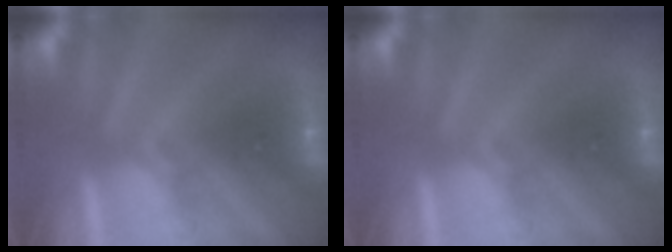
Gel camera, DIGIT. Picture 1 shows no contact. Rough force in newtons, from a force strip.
{"total": 0.0}